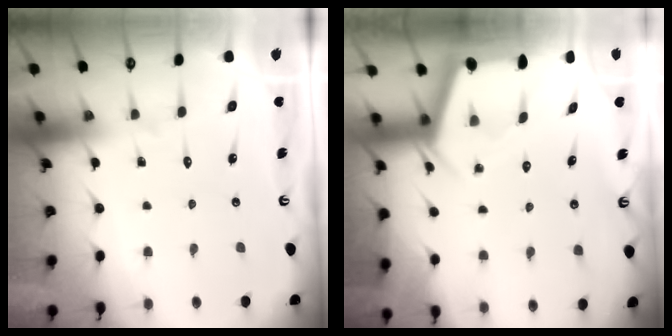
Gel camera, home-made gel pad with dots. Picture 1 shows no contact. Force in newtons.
{"total": 2.5, "press": 2.5, "slide": 0.3}